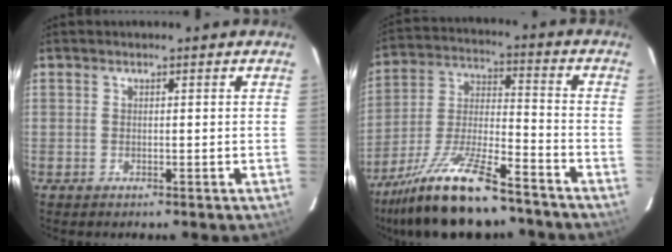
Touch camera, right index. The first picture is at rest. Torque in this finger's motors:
{"motor_torque": [1.26, -0.88, 0.76, 0.20]}